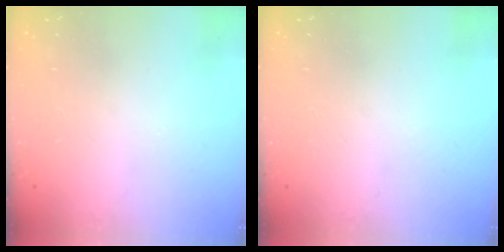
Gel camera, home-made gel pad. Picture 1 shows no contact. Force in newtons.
{"total": 0.0}